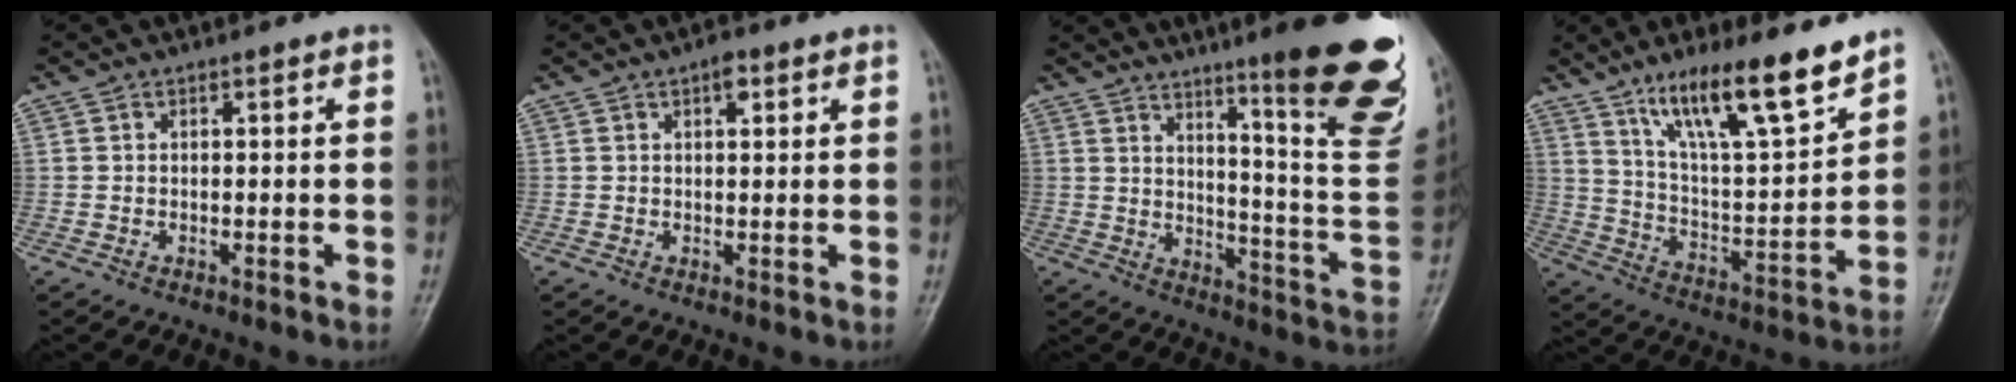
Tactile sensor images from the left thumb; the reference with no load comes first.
{"total": 2.4, "force": [1.2, 1.1, 1.7], "torque": [-0.019, -0.001, 0.015]}
{"total": 23.9, "force": [13.7, 3.6, 19.3], "torque": [-0.221, -0.080, 0.191]}
{"total": 17.0, "force": [12.0, 3.3, 11.6], "torque": [-0.173, -0.069, 0.215]}